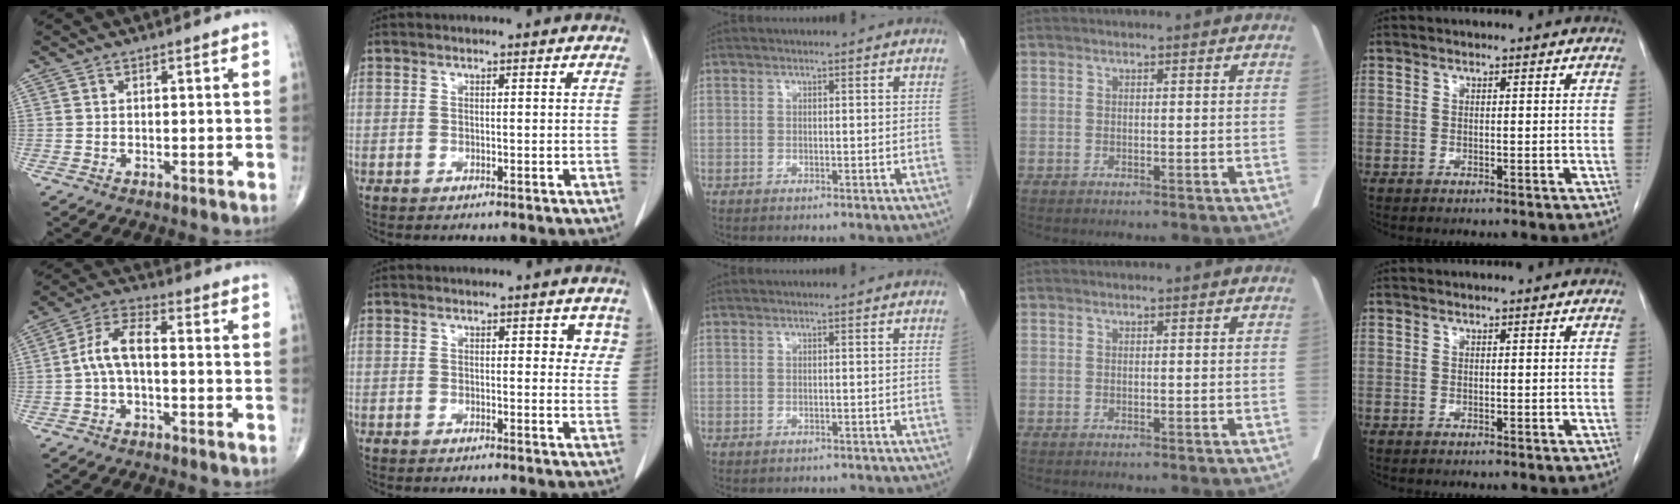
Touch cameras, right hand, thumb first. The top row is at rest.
{"thumb": {"total": 7.2, "force": [-0.9, 3.3, 6.3], "torque": [-0.127, 0.032, -0.026]}, "index": {"total": 3.2, "force": [1.6, 1.7, 2.2], "torque": [-0.011, 0.001, 0.014]}, "middle": {"total": 4.4, "force": [-3.9, 1.8, 1.0], "torque": [-0.012, 0.001, -0.044]}}